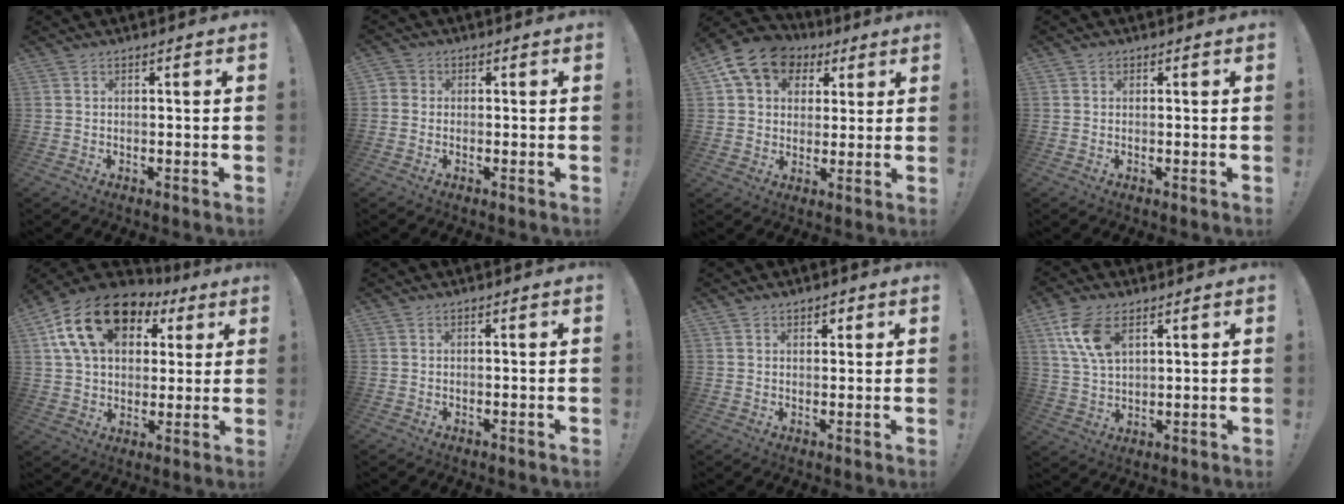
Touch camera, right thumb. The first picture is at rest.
{"total": 2.0, "force": [-0.7, 1.7, 0.7], "torque": [-0.014, 0.007, -0.011]}
{"total": 13.1, "force": [6.1, 10.1, 5.8], "torque": [-0.087, -0.025, 0.119]}
{"total": 0.7, "force": [0.2, 0.7, 0.1], "torque": [0.003, 0.000, 0.003]}
{"total": 19.3, "force": [8.2, 12.7, 12.0], "torque": [-0.192, -0.023, 0.152]}
{"total": 0.0}
{"total": 2.1, "force": [1.3, 1.6, 0.6], "torque": [0.007, -0.007, 0.019]}
{"total": 11.0, "force": [5.5, 6.1, 7.4], "torque": [-0.149, -0.013, 0.103]}